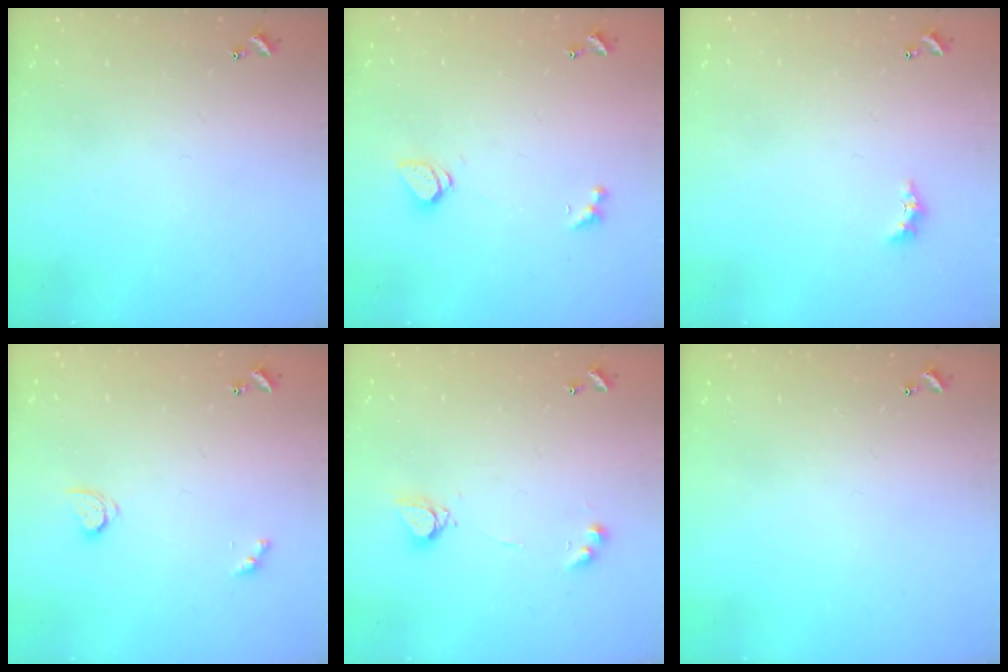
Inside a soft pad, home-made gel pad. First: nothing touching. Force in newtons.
{"total": 1.6, "press": 1.6, "slide": 0.5}
{"total": 2.2, "press": 2.2, "slide": 0.6}
{"total": 2.8, "press": 2.8, "slide": 0.3}
{"total": 4.9, "press": 4.9, "slide": 0.3}
{"total": 0.0}